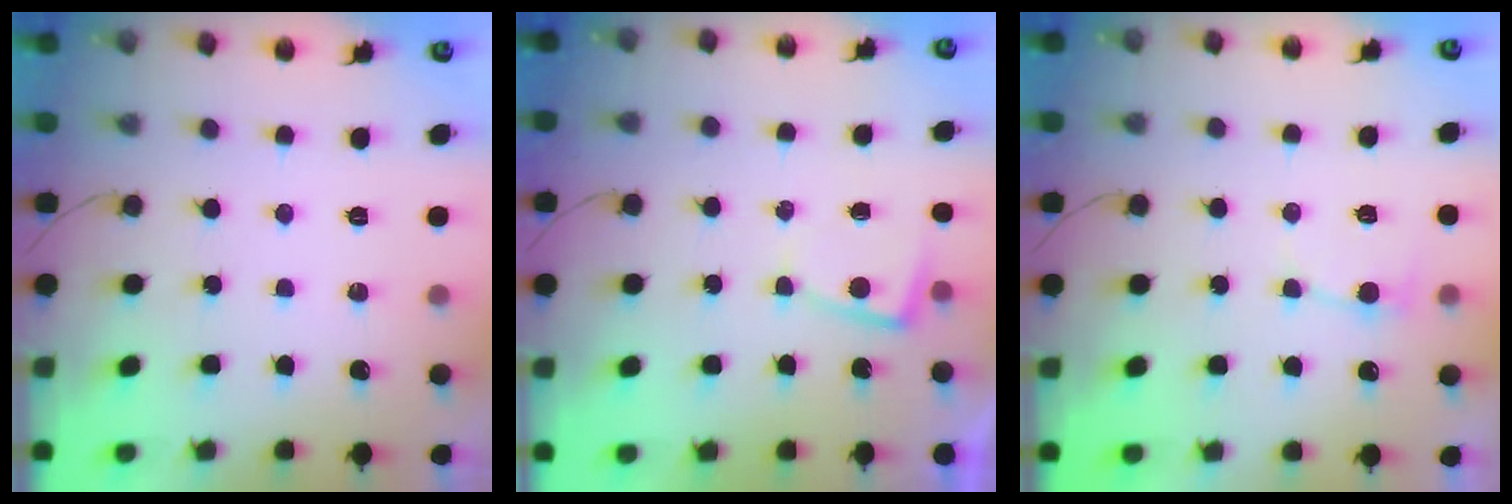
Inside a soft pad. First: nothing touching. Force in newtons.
{"total": 2.7, "press": 2.7, "slide": 0.3}
{"total": 4.2, "press": 4.2, "slide": 0.5}